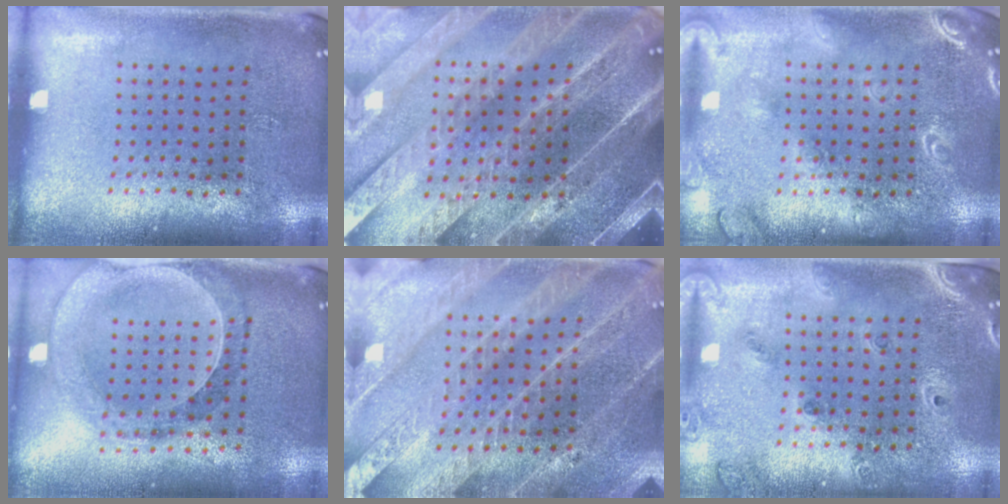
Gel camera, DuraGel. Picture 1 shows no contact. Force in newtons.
{"total": 5.2, "press": 4.5, "slide": 2.7}
{"total": 1.7, "press": 1.7, "slide": 0.2}
{"total": 0.6, "press": 0.6, "slide": 0.2}
{"total": 3.8, "press": 3.5, "slide": 1.4}
{"total": 1.7, "press": 1.5, "slide": 0.7}